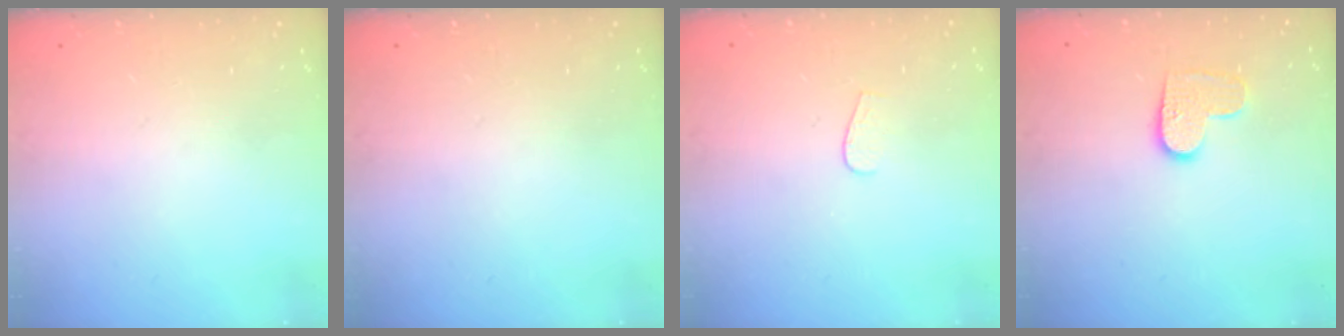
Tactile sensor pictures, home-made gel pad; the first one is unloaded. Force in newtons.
{"total": 0.0}
{"total": 4.0, "press": 4.0, "slide": 0.4}
{"total": 8.0, "press": 8.0, "slide": 0.3}